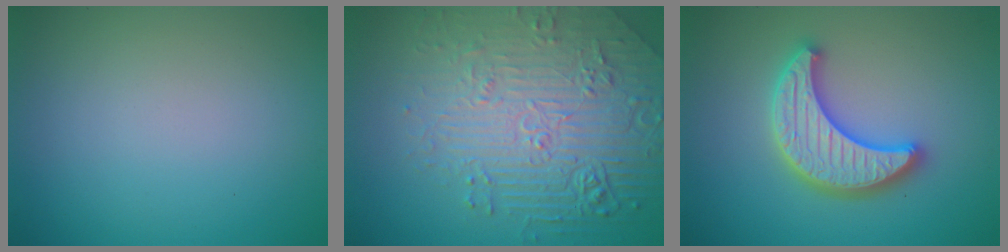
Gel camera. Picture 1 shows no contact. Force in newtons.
{"total": 7.2, "press": 5.7, "slide": 4.4}
{"total": 5.3, "press": 5.2, "slide": 0.8}